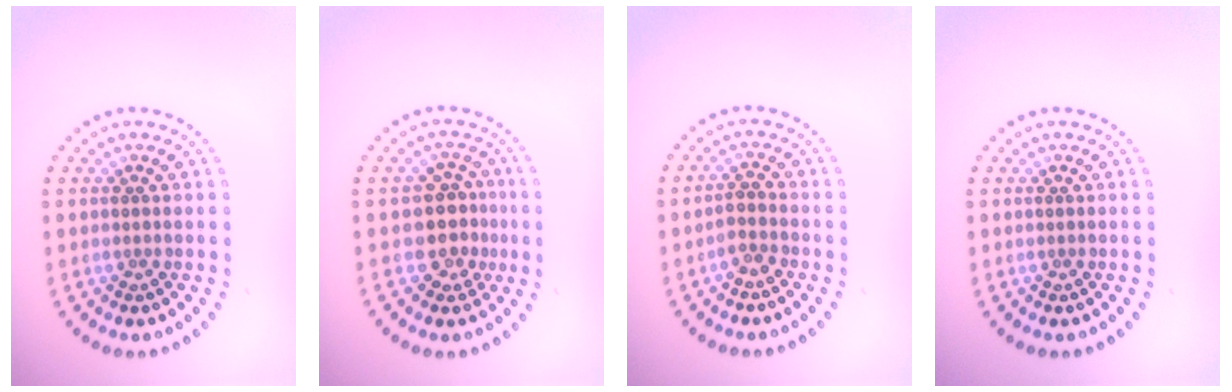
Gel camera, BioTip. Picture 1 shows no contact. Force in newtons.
{"total": 3.3, "press": 2.9, "slide": 1.7}
{"total": 1.6, "press": 1.2, "slide": 1.1}
{"total": 0.0}